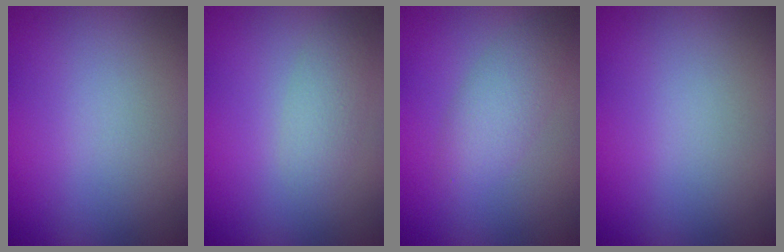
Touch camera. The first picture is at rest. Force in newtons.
{"total": 2.0, "press": 2.0, "slide": 0.0}
{"total": 2.8, "press": 2.8, "slide": 0.1}
{"total": 0.0}